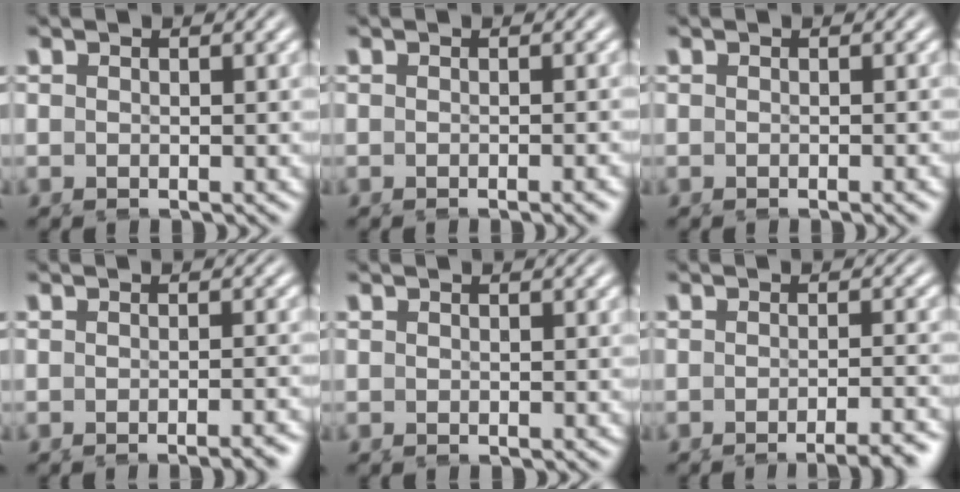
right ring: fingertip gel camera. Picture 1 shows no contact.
{"total": 1.0, "force": [-0.6, -0.4, 0.7], "torque": [-0.009, 0.004, -0.010]}
{"total": 0.7, "force": [-0.4, -0.3, 0.4], "torque": [-0.007, 0.003, -0.006]}
{"total": 2.4, "force": [-1.9, -0.2, 1.4], "torque": [-0.010, 0.005, -0.030]}
{"total": 0.0}
{"total": 3.5, "force": [-2.7, 0.1, 2.2], "torque": [-0.019, -0.002, -0.041]}